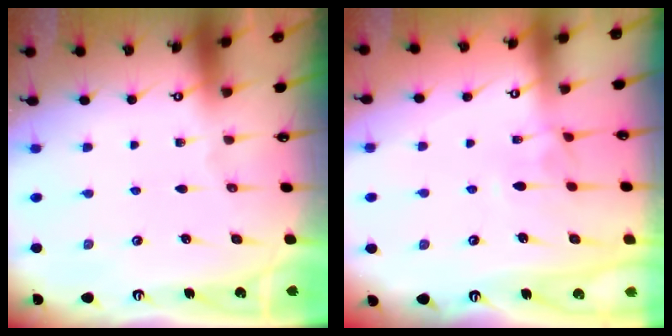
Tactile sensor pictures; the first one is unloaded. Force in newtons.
{"total": 1.5, "press": 1.4, "slide": 0.5}